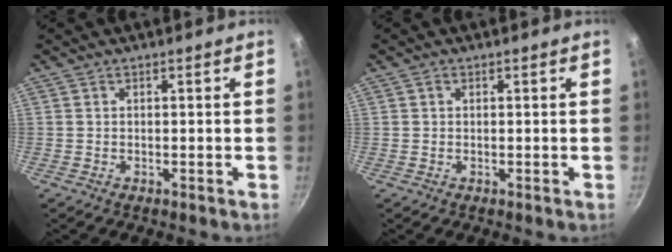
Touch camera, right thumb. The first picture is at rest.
{"total": 0.6, "force": [0.3, 0.1, 0.5], "torque": [-0.012, 0.000, 0.007]}